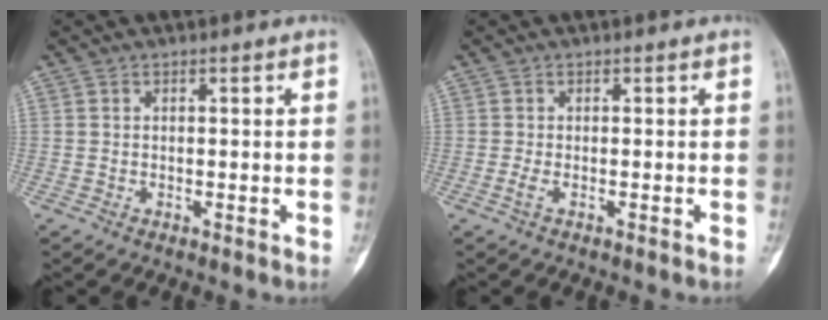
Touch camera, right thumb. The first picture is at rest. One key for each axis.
{"total": 1.0, "fx": -0.4, "fy": 0.1, "fz": 0.9, "tx": -0.027, "ty": -0.003, "tz": -0.011}